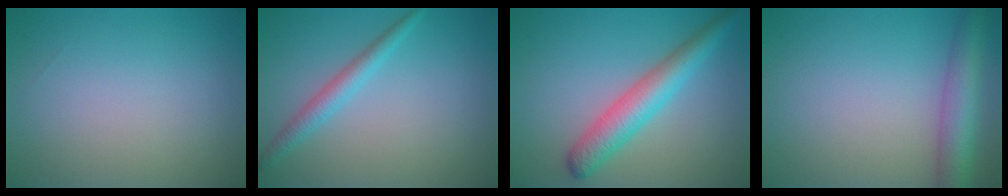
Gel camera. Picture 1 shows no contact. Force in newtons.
{"total": 2.2, "press": 2.2, "slide": 0.1}
{"total": 4.7, "press": 4.7, "slide": 0.1}
{"total": 5.0, "press": 5.0, "slide": 0.2}